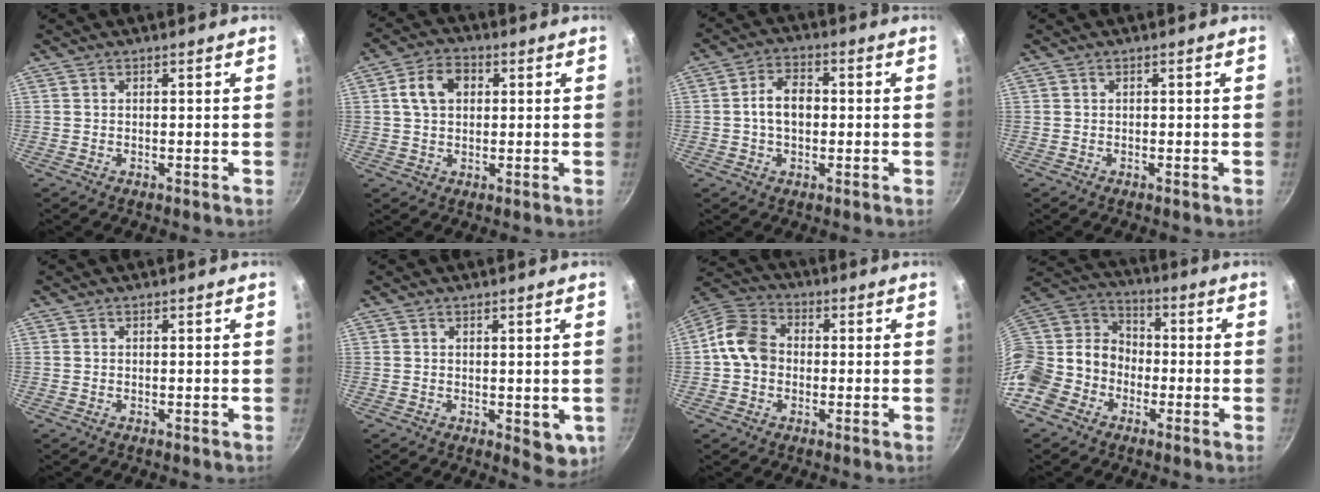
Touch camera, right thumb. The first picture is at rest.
{"total": 7.3, "force": [1.5, 5.4, 4.6], "torque": [-0.061, 0.014, 0.020]}
{"total": 6.7, "force": [-0.1, 4.6, 4.9], "torque": [-0.066, 0.018, -0.008]}
{"total": 0.0}
{"total": 0.0}
{"total": 5.1, "force": [0.2, 2.8, 4.3], "torque": [-0.043, -0.003, 0.012]}
{"total": 9.3, "force": [-0.4, 7.4, 5.5], "torque": [-0.080, 0.024, -0.029]}
{"total": 18.1, "force": [-7.2, 14.5, 8.2], "torque": [-0.151, 0.074, -0.149]}